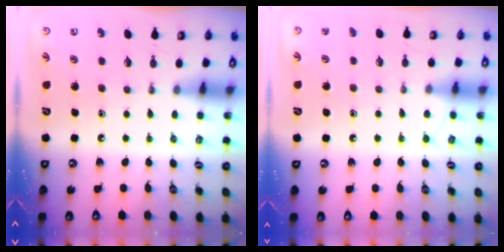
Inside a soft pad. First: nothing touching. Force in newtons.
{"total": 8.9, "press": 8.9, "slide": 0.9}